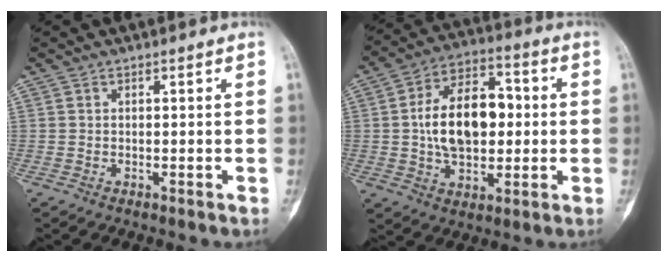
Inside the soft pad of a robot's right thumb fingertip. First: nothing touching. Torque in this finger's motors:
{"motor_torque": [1.02, 2.92, 0.86, -0.63, 0.37]}